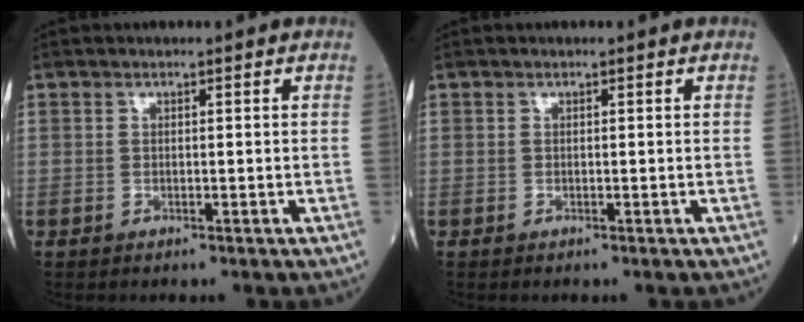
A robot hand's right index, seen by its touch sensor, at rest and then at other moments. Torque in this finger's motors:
{"motor_torque": [0.01, 0.01, 0.00, -0.01]}